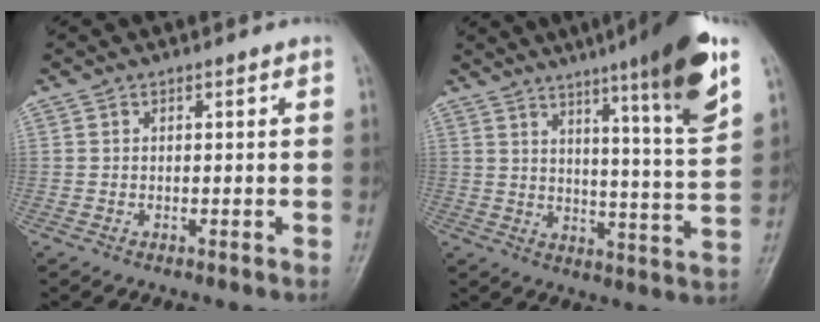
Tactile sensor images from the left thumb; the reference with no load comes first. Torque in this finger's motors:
{"motor_torque": [2.35, 1.28, 1.76, -1.01, 0.39]}